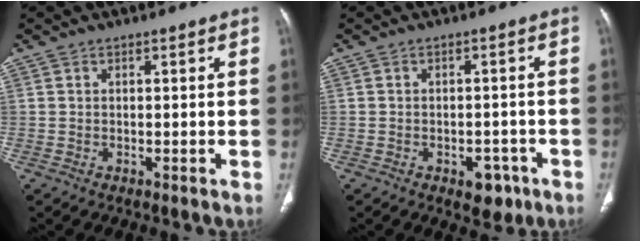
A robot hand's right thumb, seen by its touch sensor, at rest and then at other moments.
{"total": 4.6, "force": [-2.4, 2.9, 2.6], "torque": [-0.014, 0.015, -0.026]}